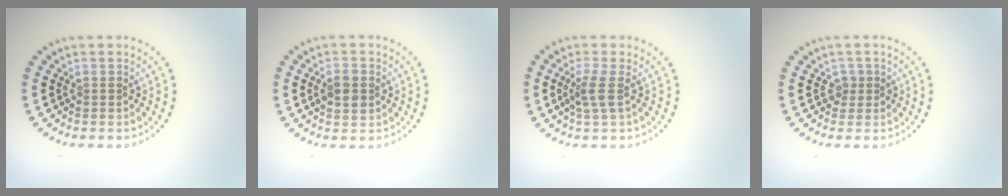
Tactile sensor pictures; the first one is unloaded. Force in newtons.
{"total": 2.5, "press": 2.5, "slide": 0.2}
{"total": 2.1, "press": 1.6, "slide": 1.3}
{"total": 1.1, "press": 0.8, "slide": 0.7}